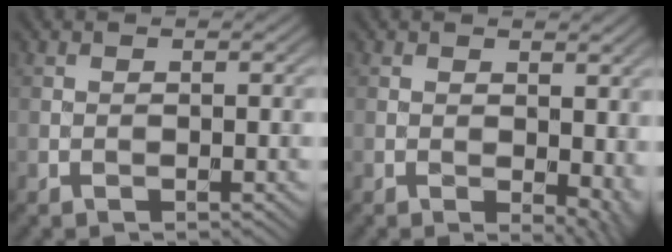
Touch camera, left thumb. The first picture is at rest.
{"total": 4.8, "force": [-0.1, 2.9, 3.8], "torque": [-0.044, -0.010, 0.007]}